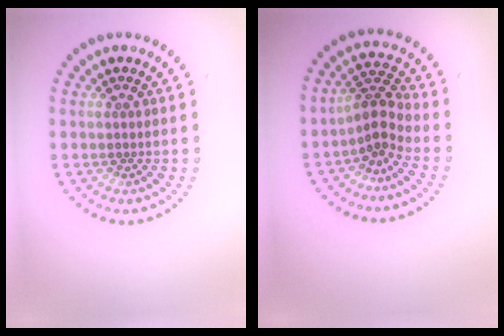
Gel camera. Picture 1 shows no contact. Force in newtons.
{"total": 2.6, "press": 1.8, "slide": 1.9}